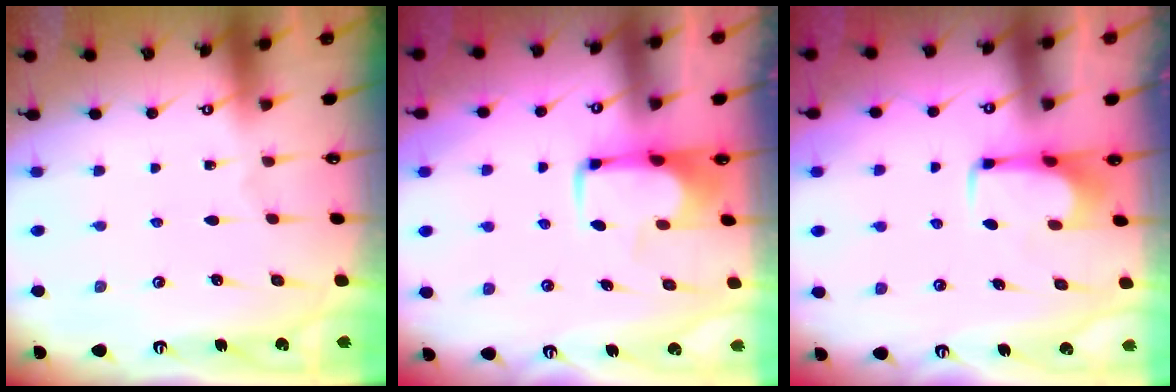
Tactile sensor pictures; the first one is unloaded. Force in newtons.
{"total": 1.8, "press": 1.7, "slide": 0.5}
{"total": 1.6, "press": 1.5, "slide": 0.3}